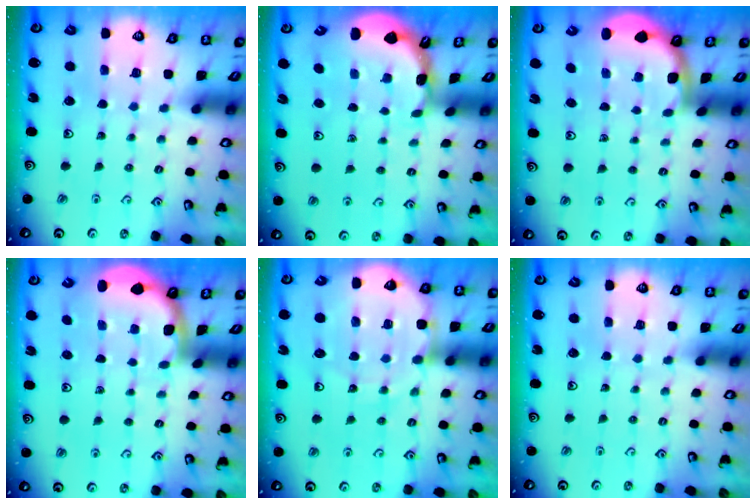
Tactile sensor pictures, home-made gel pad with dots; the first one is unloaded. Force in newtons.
{"total": 1.6, "press": 1.6, "slide": 0.1}
{"total": 1.7, "press": 1.7, "slide": 0.1}
{"total": 1.7, "press": 1.7, "slide": 0.0}
{"total": 12.7, "press": 12.3, "slide": 3.3}
{"total": 0.0}